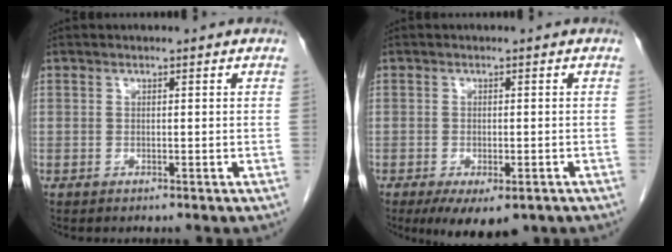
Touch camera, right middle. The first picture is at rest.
{"total": 7.0, "force": [-4.4, 2.8, 4.7], "torque": [-0.067, -0.013, -0.062]}